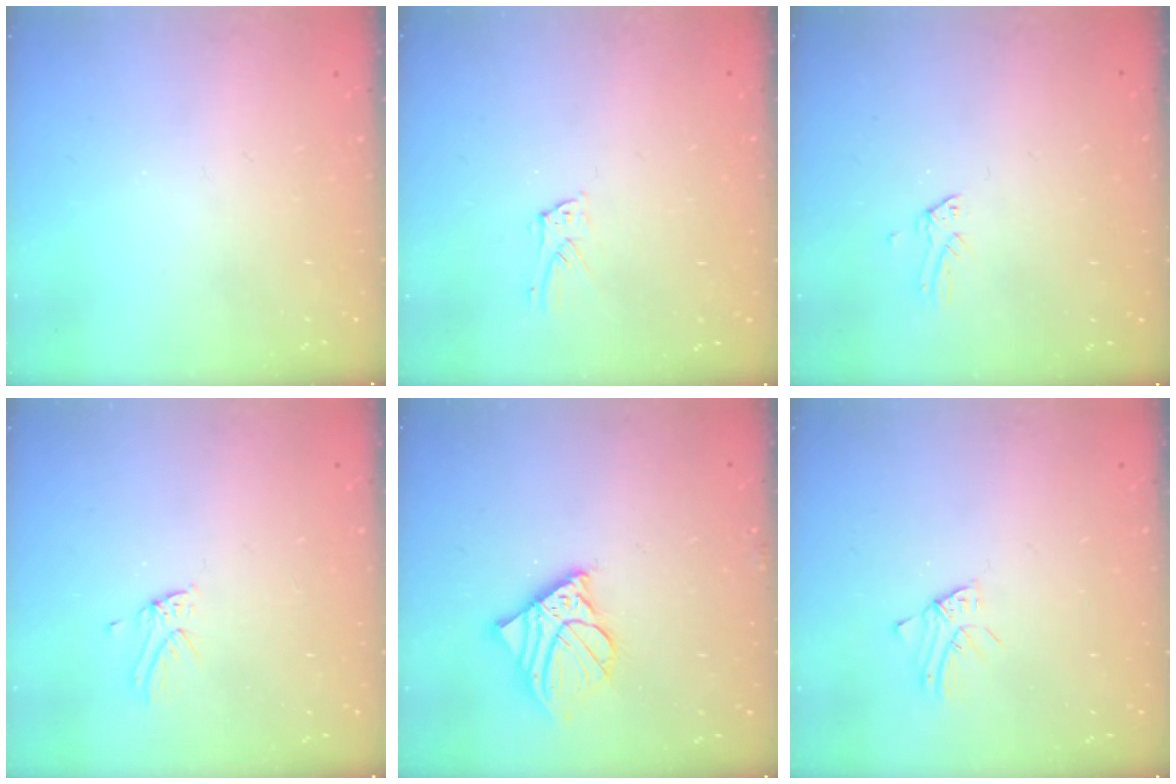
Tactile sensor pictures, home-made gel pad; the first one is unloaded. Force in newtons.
{"total": 4.2, "press": 4.2, "slide": 0.4}
{"total": 0.0}
{"total": 2.1, "press": 2.1, "slide": 0.1}
{"total": 10.9, "press": 10.7, "slide": 1.7}
{"total": 1.6, "press": 1.6, "slide": 0.1}